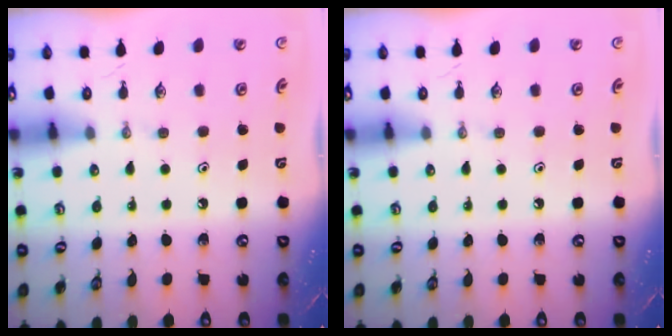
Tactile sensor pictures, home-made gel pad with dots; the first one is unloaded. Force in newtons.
{"total": 0.0}